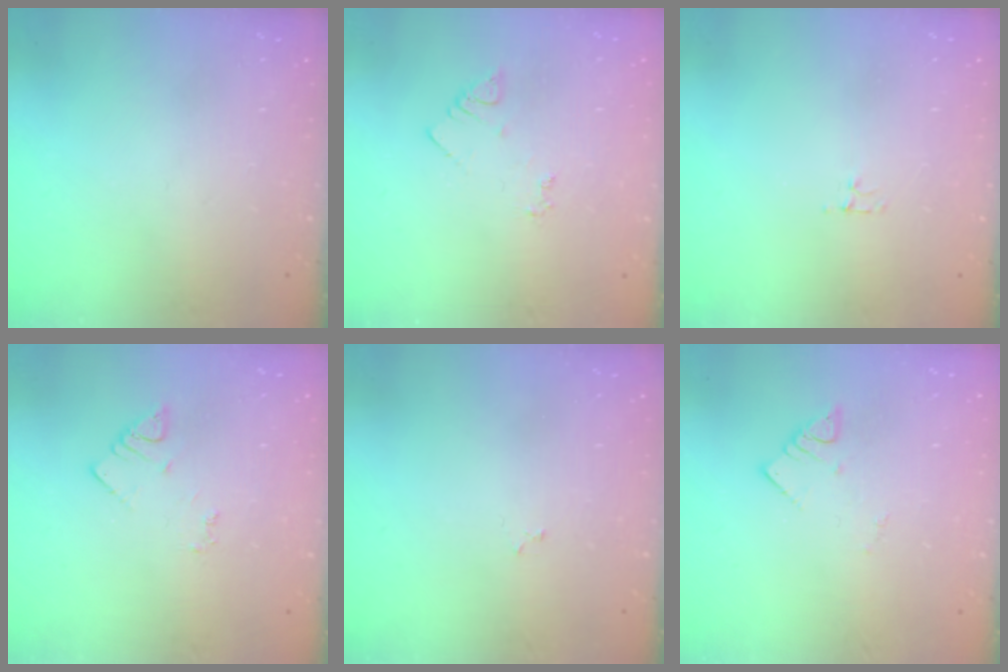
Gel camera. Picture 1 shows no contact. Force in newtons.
{"total": 4.2, "press": 4.1, "slide": 0.6}
{"total": 3.1, "press": 3.0, "slide": 0.4}
{"total": 2.9, "press": 2.9, "slide": 0.3}
{"total": 2.2, "press": 2.1, "slide": 0.3}
{"total": 2.6, "press": 2.6, "slide": 0.1}